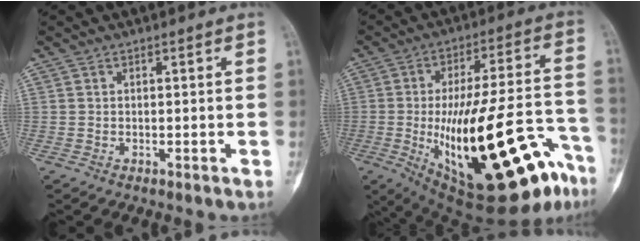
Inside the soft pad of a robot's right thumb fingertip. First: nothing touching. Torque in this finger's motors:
{"motor_torque": [0.88, 1.08, 2.41, -0.36, 0.80]}